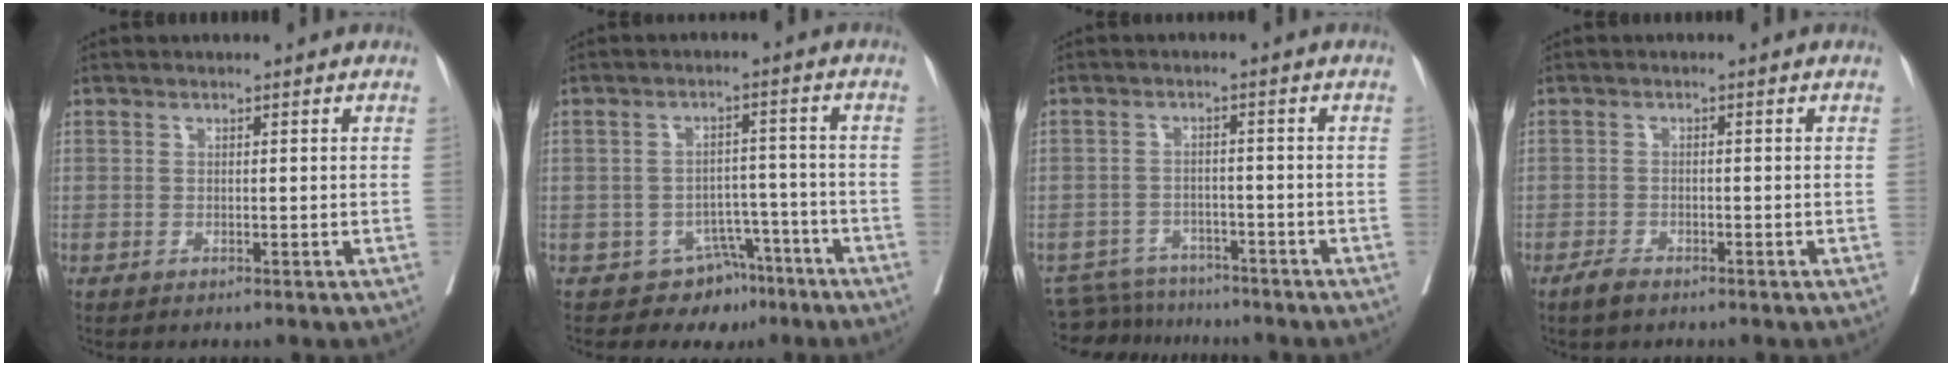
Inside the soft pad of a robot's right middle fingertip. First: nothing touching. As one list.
[{"total": 6.2, "force": [-4.4, 4.3, 0.7], "torque": [0.009, 0.026, -0.059]}, {"total": 7.4, "force": [-7.1, 2.0, 0.1], "torque": [-0.001, 0.003, -0.111]}, {"total": 2.2, "force": [-1.7, 0.7, 1.1], "torque": [-0.026, -0.002, -0.030]}]